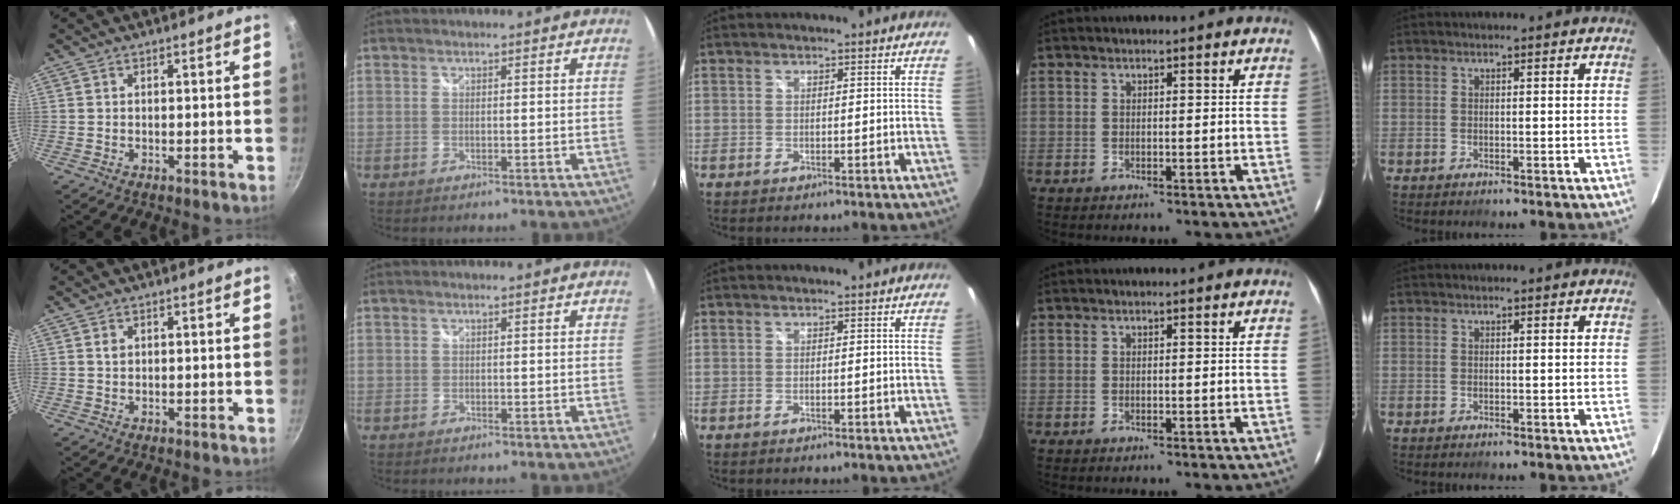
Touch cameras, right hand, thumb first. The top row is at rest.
{"thumb": {"total": 1.2, "force": [0.4, 0.9, 0.6], "torque": [-0.008, 0.000, 0.005]}}